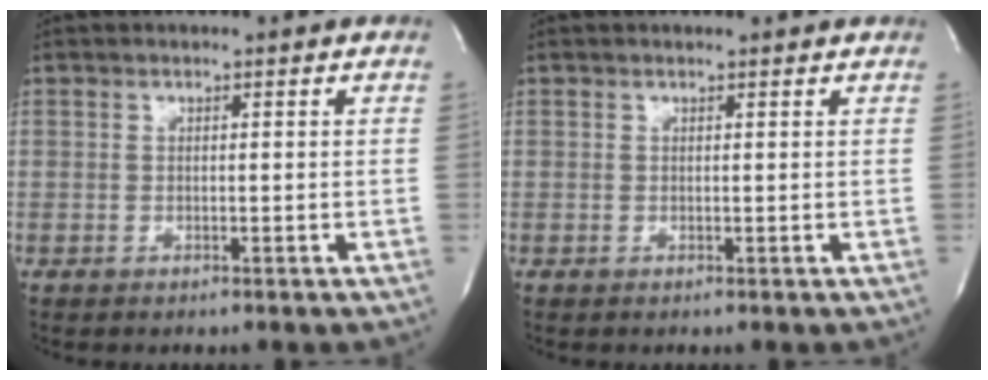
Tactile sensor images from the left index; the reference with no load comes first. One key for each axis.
{"total": 1.1, "fx": 1.1, "fy": 0.1, "fz": 0.1, "tx": -0.010, "ty": 0.001, "tz": 0.009}